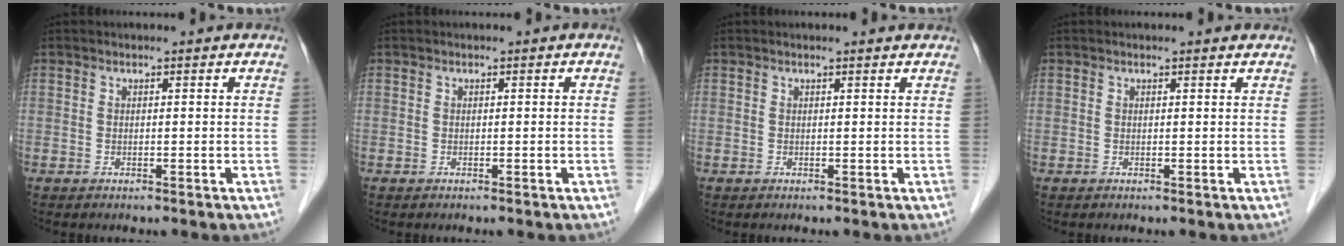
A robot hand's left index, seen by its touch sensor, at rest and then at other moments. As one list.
[{"total": 0.0}, {"total": 1.4, "force": [1.4, -0.1, 0.2], "torque": [-0.012, -0.001, 0.013]}, {"total": 1.3, "force": [1.2, 0.1, 0.1], "torque": [-0.013, -0.004, 0.009]}]